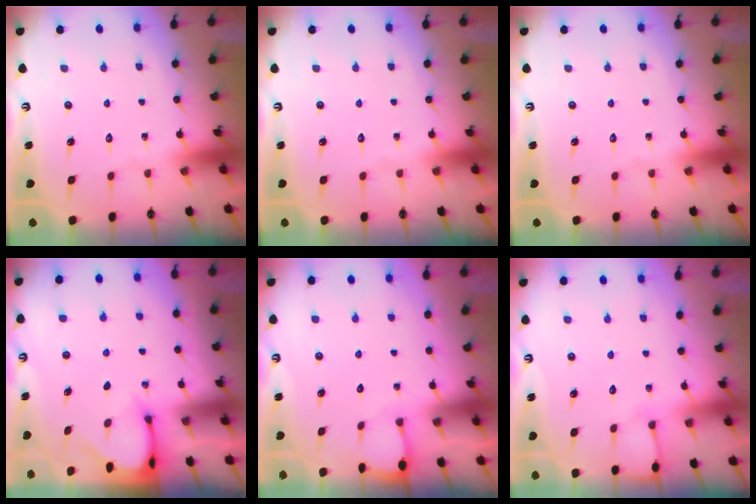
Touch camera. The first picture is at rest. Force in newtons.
{"total": 0.0}
{"total": 0.0}
{"total": 3.0, "press": 3.0, "slide": 0.3}
{"total": 1.5, "press": 1.5, "slide": 0.1}
{"total": 4.0, "press": 4.0, "slide": 0.6}